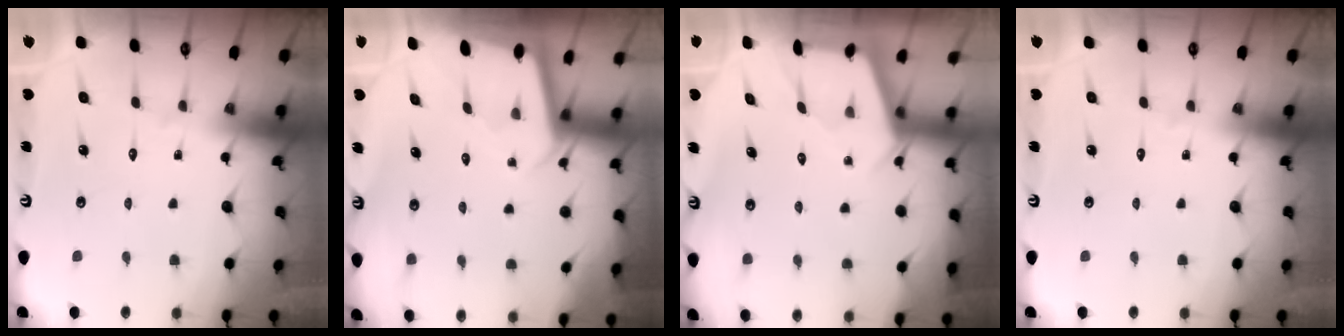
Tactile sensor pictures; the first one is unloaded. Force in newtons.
{"total": 2.0, "press": 2.0, "slide": 0.1}
{"total": 2.6, "press": 2.5, "slide": 0.3}
{"total": 0.0}